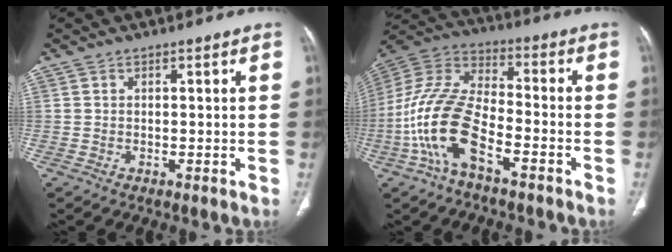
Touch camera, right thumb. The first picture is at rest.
{"total": 17.4, "force": [-7.1, 7.5, 14.0], "torque": [-0.293, 0.041, -0.137]}